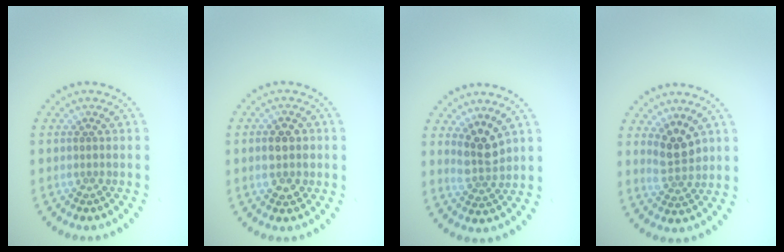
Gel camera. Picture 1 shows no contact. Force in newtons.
{"total": 3.4, "press": 3.4, "slide": 0.1}
{"total": 2.7, "press": 2.4, "slide": 1.3}
{"total": 2.6, "press": 2.4, "slide": 1.0}